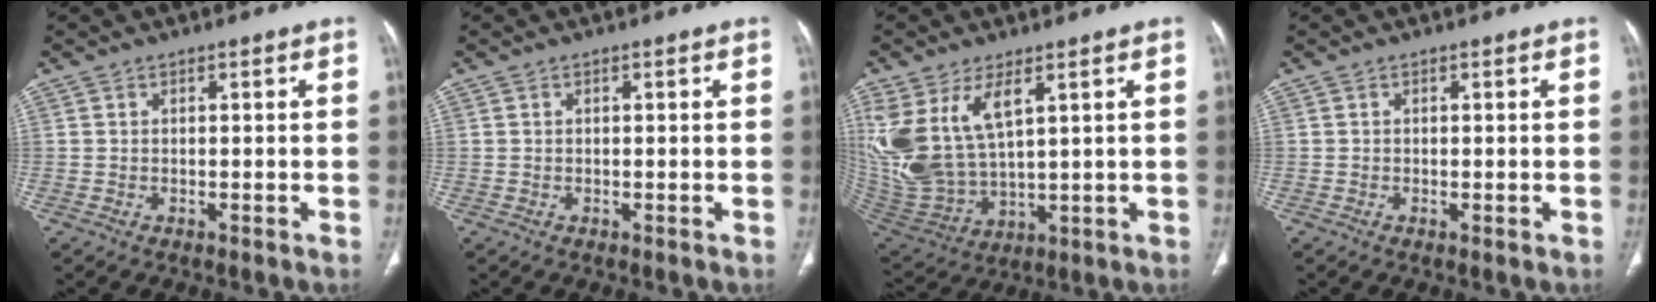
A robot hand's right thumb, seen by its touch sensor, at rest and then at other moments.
{"total": 0.0}
{"total": 16.0, "force": [6.4, 8.0, 12.3], "torque": [-0.255, -0.026, 0.148]}
{"total": 0.6, "force": [-0.2, 0.2, 0.5], "torque": [-0.013, -0.003, -0.003]}